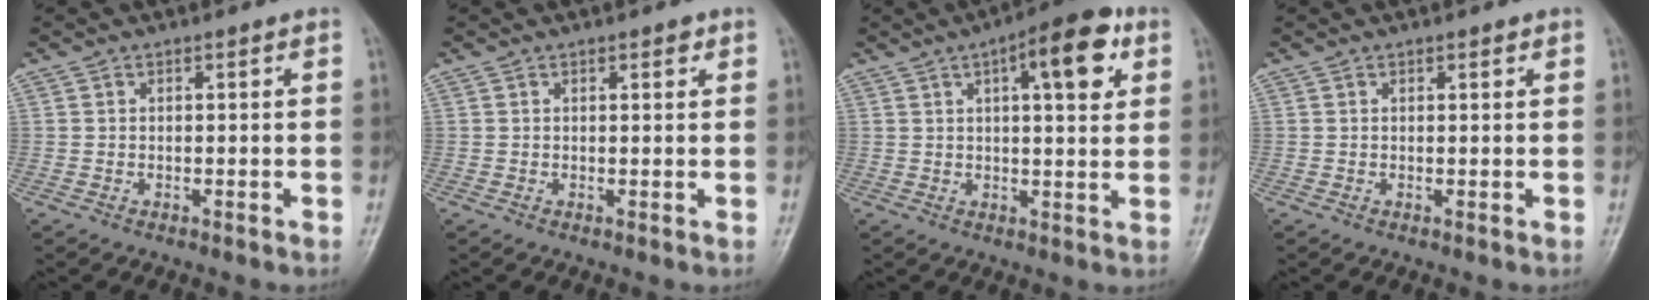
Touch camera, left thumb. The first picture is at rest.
{"total": 1.6, "force": [0.9, 0.7, 1.0], "torque": [-0.006, -0.002, 0.010]}
{"total": 11.7, "force": [4.7, 4.1, 9.9], "torque": [-0.117, -0.001, 0.059]}
{"total": 1.0, "force": [0.6, 0.4, 0.7], "torque": [-0.005, -0.001, 0.007]}